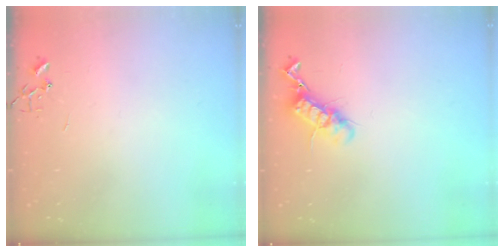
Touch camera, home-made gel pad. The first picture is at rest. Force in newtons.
{"total": 12.3, "press": 12.3, "slide": 0.6}